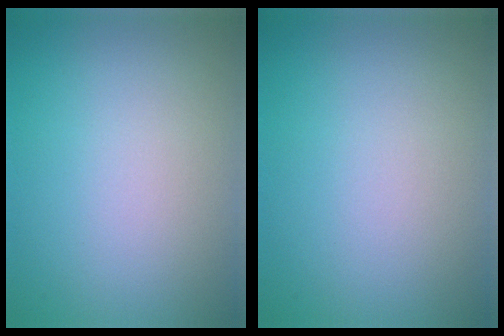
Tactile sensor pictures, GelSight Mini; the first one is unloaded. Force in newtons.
{"total": 0.0}